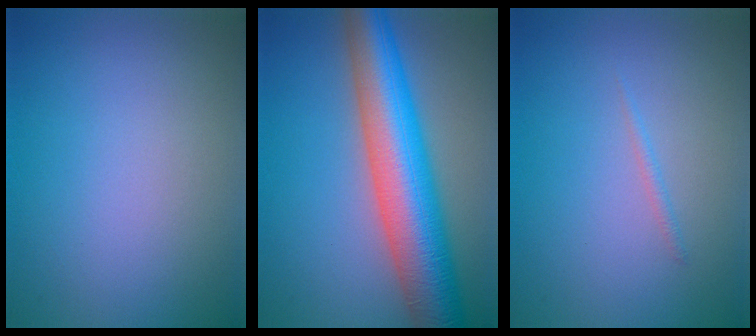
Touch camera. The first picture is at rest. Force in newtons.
{"total": 10.7, "press": 10.7, "slide": 0.3}
{"total": 0.5, "press": 0.5, "slide": 0.1}